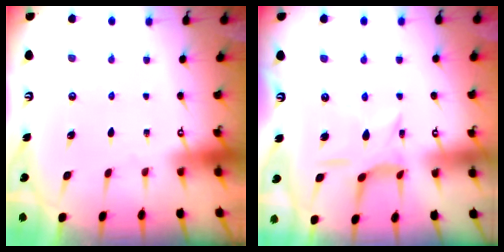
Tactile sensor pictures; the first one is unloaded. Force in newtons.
{"total": 9.7, "press": 9.6, "slide": 0.7}